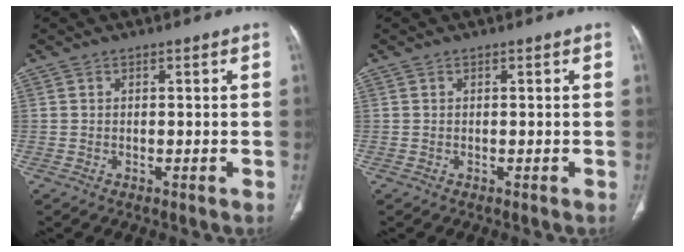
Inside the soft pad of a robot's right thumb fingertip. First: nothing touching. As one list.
[{"total": 0.0}]